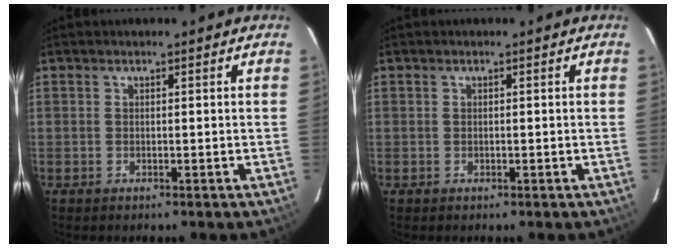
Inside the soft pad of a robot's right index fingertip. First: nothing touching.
{"total": 0.0}